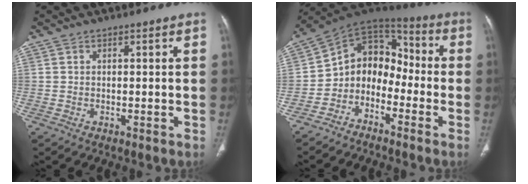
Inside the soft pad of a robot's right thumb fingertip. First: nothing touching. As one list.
[{"total": 11.6, "force": [-4.1, 9.1, 5.9], "torque": [-0.058, 0.092, -0.088]}]